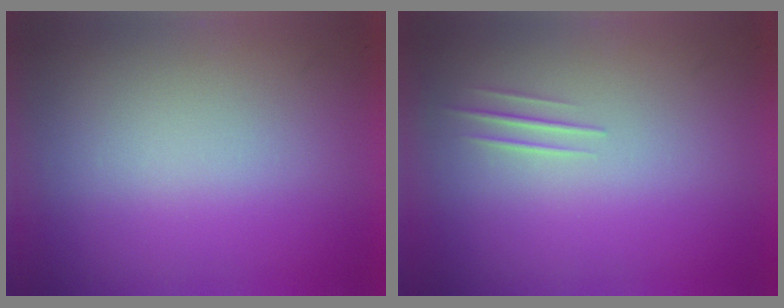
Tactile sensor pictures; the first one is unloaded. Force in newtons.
{"total": 1.2}